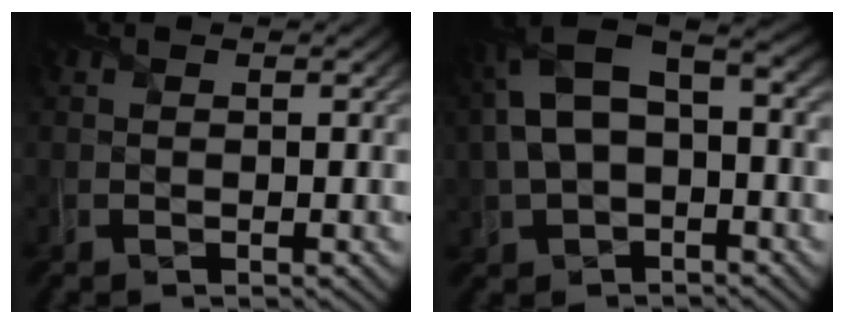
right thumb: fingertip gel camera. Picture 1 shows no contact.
{"total": 12.4, "force": [0.9, 7.2, 10.1], "torque": [-0.225, 0.005, 0.021]}